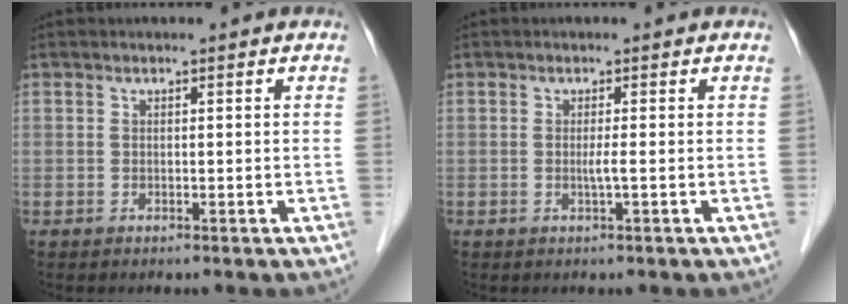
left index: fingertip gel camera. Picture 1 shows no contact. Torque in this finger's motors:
{"motor_torque": [0.21, 0.15, 0.01, 0.01]}